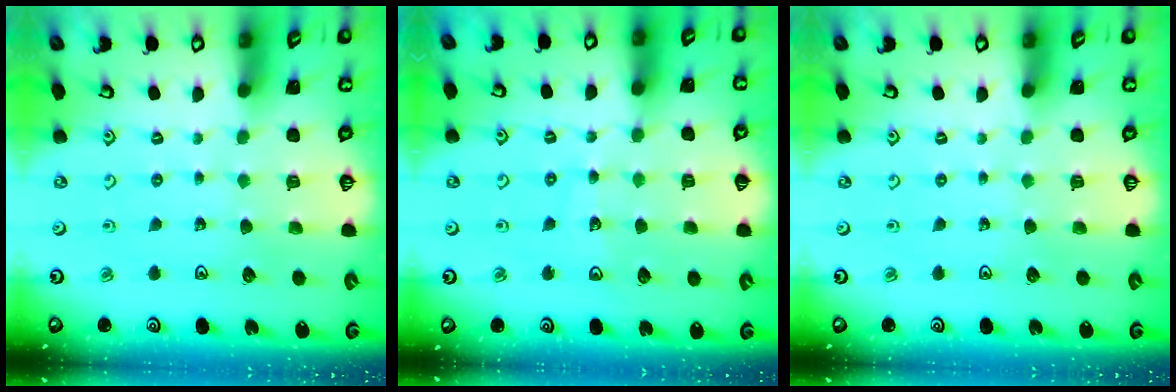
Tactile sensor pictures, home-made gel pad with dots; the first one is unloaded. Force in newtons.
{"total": 8.6, "press": 8.4, "slide": 2.0}
{"total": 0.0}